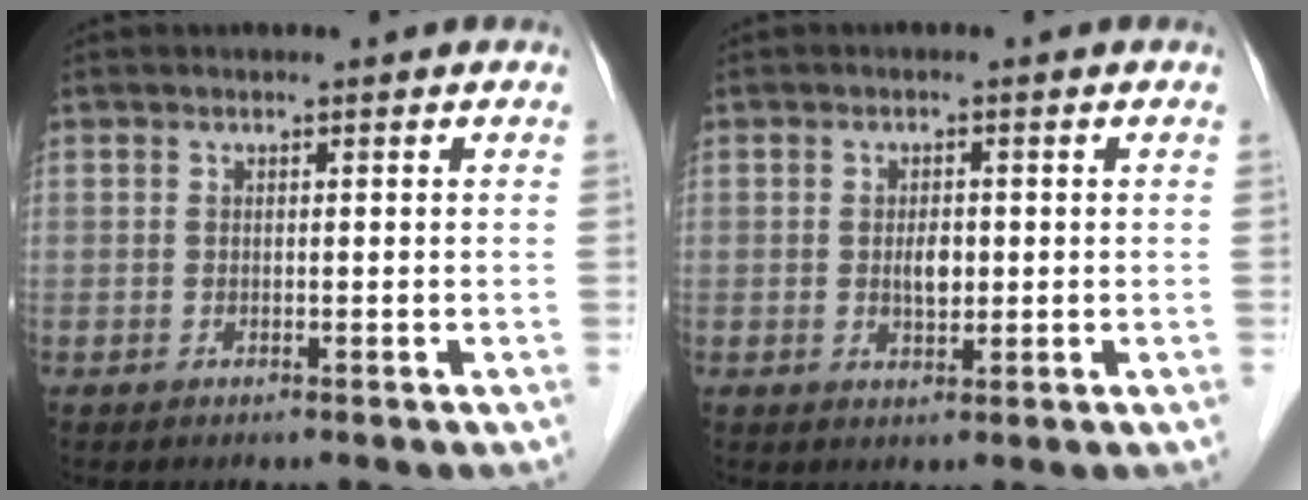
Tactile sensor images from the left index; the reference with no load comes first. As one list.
[{"total": 2.5, "force": [0.0, 1.4, 2.1], "torque": [-0.040, -0.001, 0.002]}]